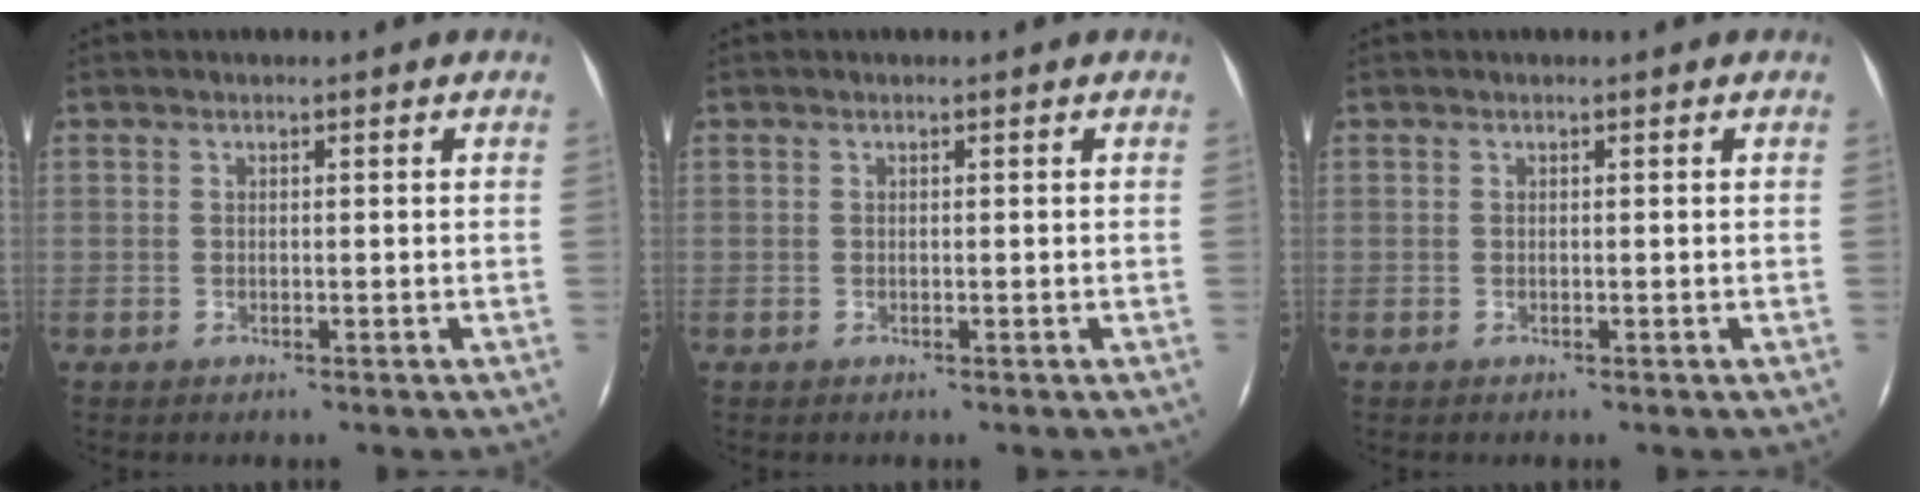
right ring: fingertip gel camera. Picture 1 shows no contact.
{"total": 0.0}
{"total": 0.0}